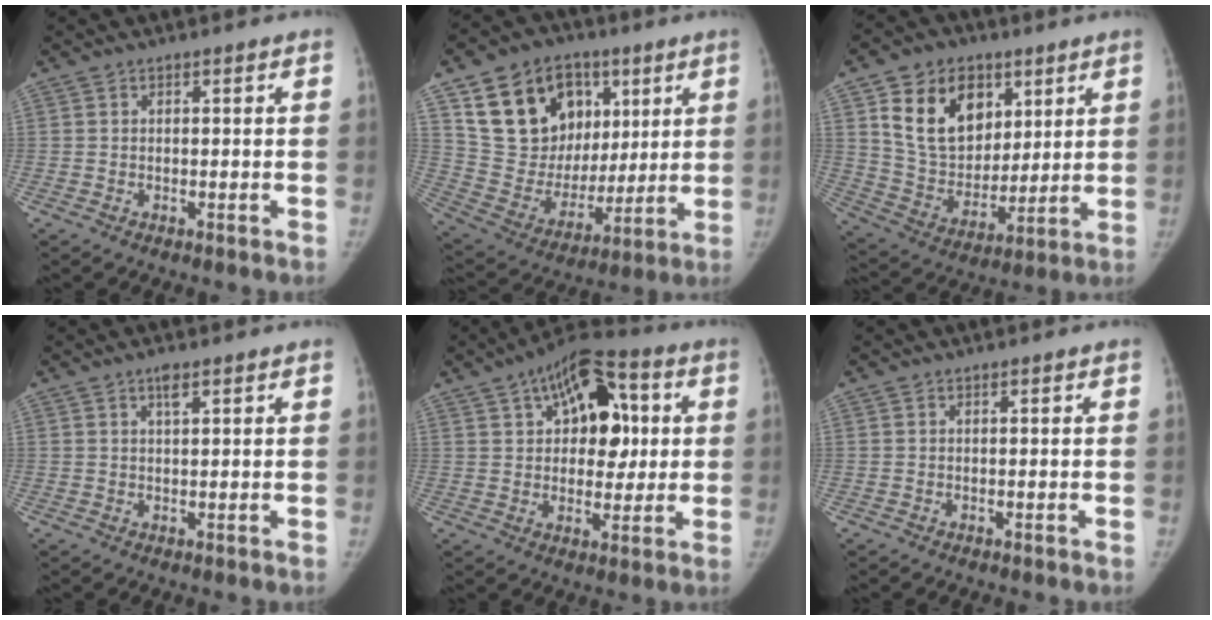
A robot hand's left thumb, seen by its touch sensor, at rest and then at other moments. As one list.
[{"total": 22.9, "force": [9.6, 17.0, 12.0], "torque": [-0.172, -0.006, 0.182]}, {"total": 18.3, "force": [7.9, 13.3, 9.8], "torque": [-0.132, -0.030, 0.151]}, {"total": 2.0, "force": [1.2, 0.6, 1.5], "torque": [-0.025, -0.002, 0.021]}, {"total": 16.6, "force": [4.6, 9.6, 12.8], "torque": [-0.137, 0.014, 0.065]}, {"total": 0.0}]